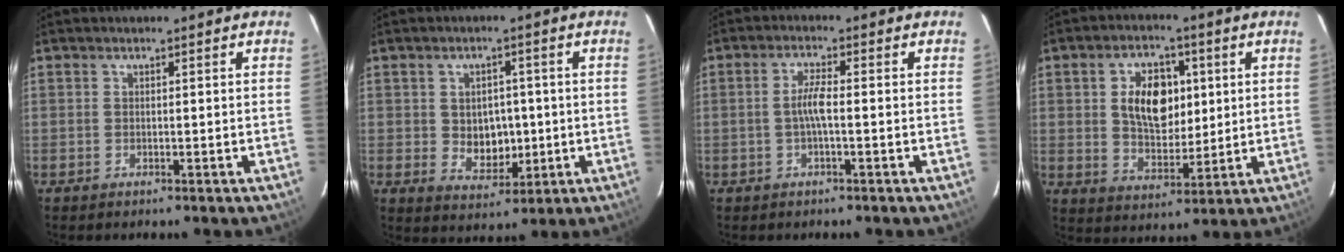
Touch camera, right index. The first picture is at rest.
{"total": 6.5, "force": [-0.2, 5.2, 3.8], "torque": [-0.068, 0.003, 0.014]}
{"total": 3.3, "force": [-0.7, 0.2, 3.2], "torque": [-0.065, 0.004, -0.012]}
{"total": 11.0, "force": [2.5, 7.0, 8.1], "torque": [-0.140, 0.013, 0.049]}